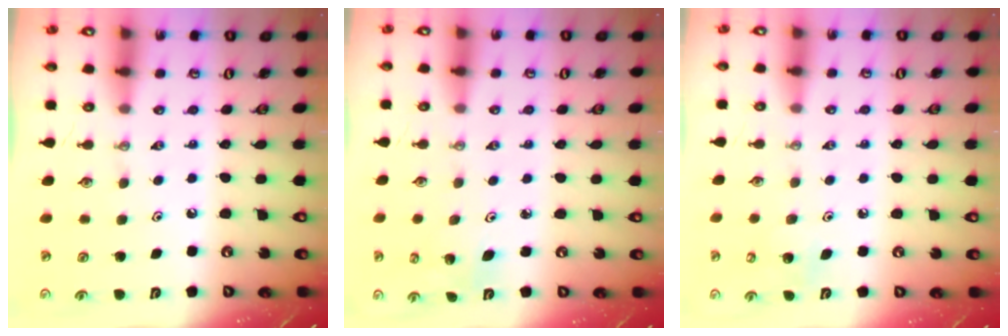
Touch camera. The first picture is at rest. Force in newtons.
{"total": 4.0, "press": 3.6, "slide": 1.8}
{"total": 7.5, "press": 7.4, "slide": 1.1}